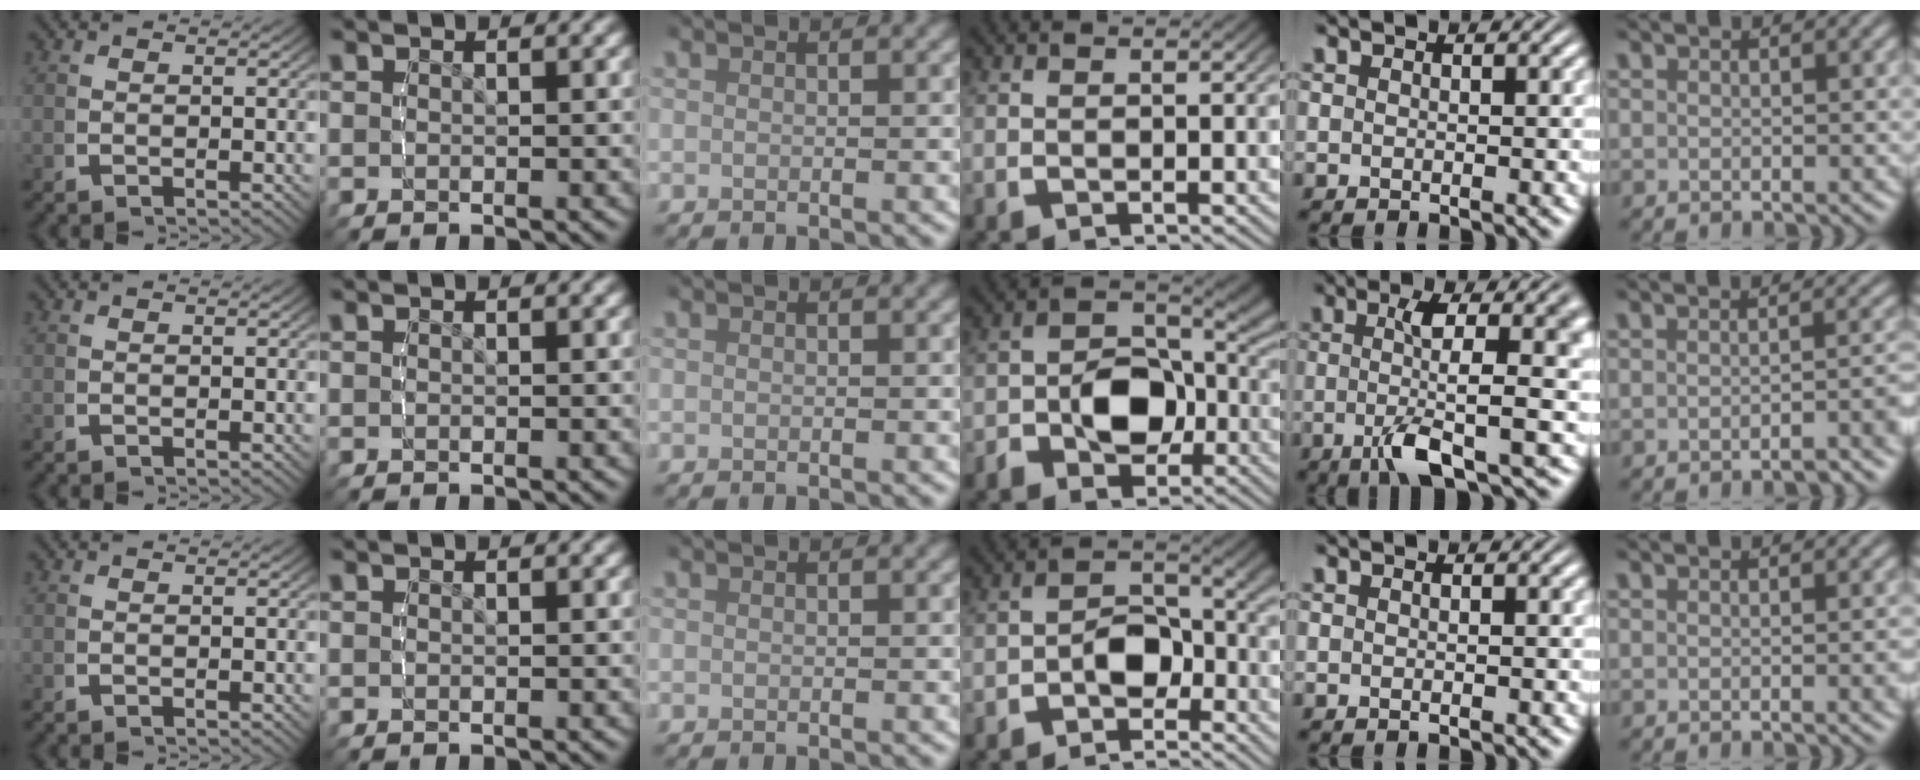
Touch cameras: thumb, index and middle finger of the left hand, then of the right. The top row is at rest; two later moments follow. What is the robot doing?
{"motion": "lift_and_place", "object": "stress ball aka squeeze ball"}